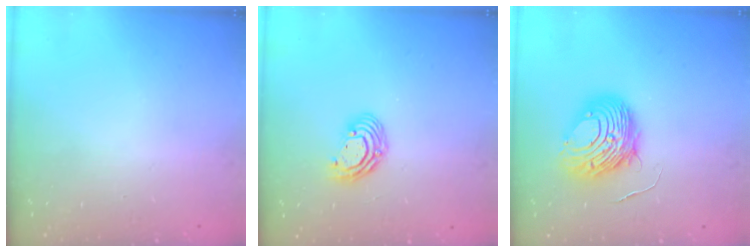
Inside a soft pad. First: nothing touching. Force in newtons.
{"total": 7.6, "press": 7.6, "slide": 0.9}
{"total": 10.3, "press": 10.3, "slide": 1.0}